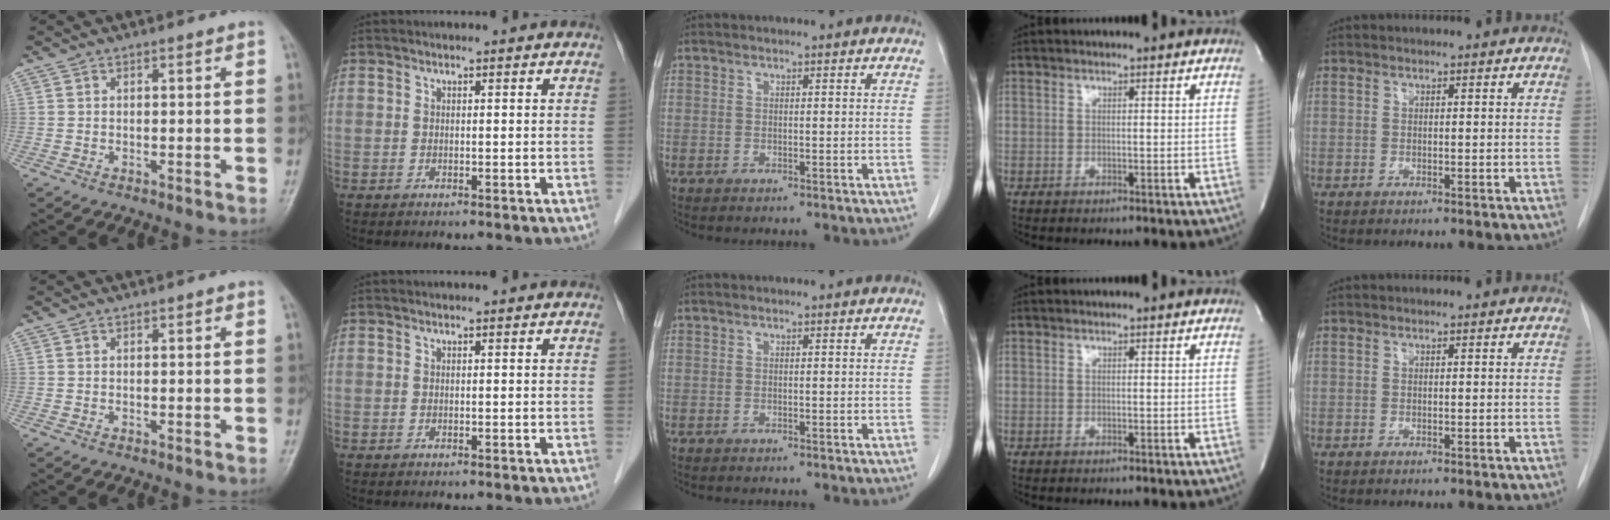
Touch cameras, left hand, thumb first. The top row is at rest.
{}